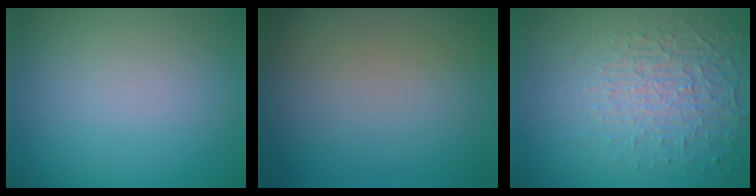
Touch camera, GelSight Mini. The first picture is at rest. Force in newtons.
{"total": 0.0}
{"total": 5.5, "press": 3.2, "slide": 4.5}